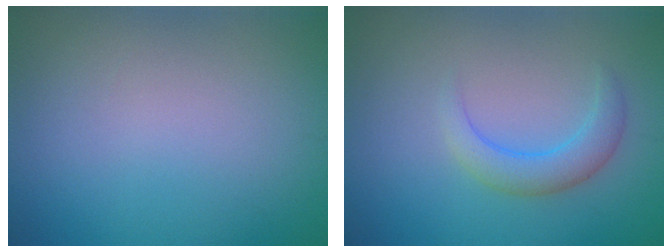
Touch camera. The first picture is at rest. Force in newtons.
{"total": 2.9, "press": 2.9, "slide": 0.2}